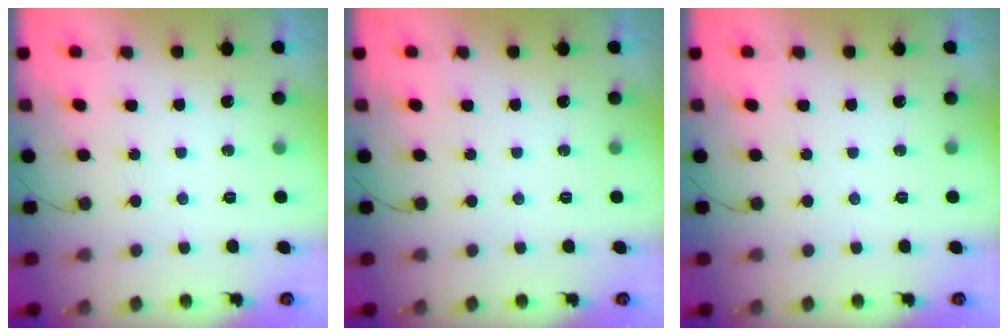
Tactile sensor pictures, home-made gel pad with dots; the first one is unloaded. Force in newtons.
{"total": 0.0}
{"total": 0.0}